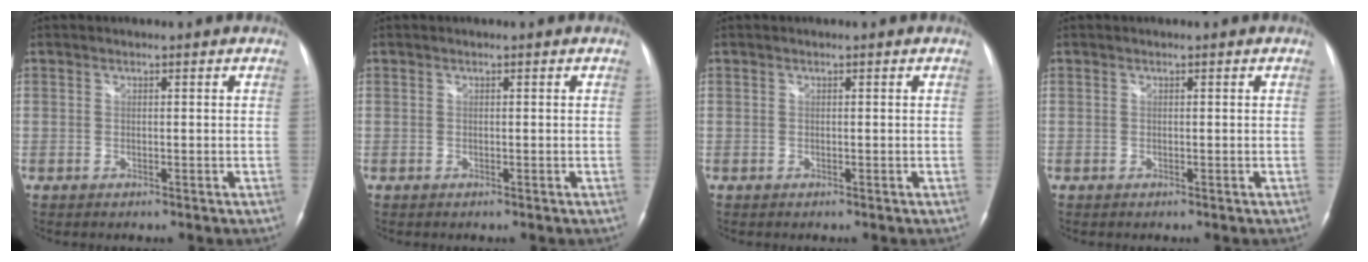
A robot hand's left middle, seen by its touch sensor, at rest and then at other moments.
{"total": 0.0}
{"total": 0.0}
{"total": 0.0}